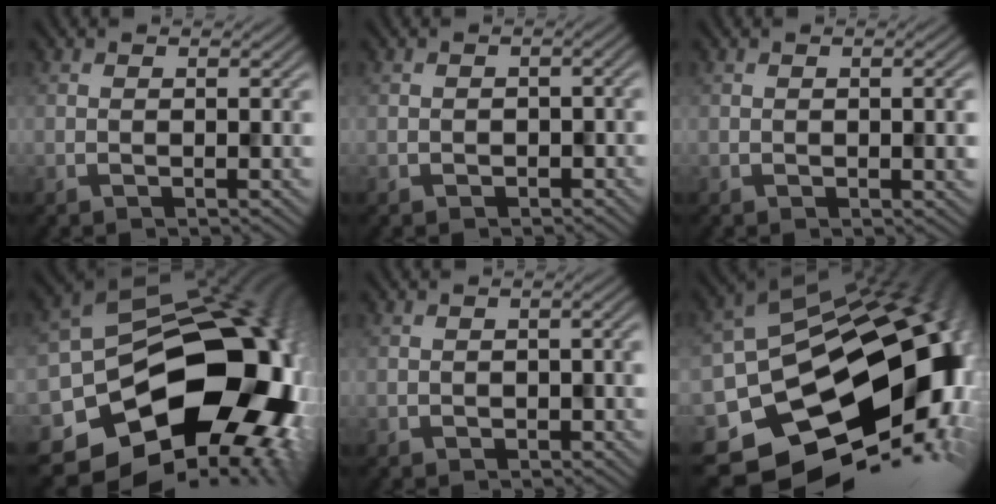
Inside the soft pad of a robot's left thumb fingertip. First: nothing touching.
{"total": 1.4, "force": [-0.5, 1.1, 0.6], "torque": [-0.011, -0.006, -0.009]}
{"total": 1.8, "force": [0.2, 0.7, 1.6], "torque": [-0.019, -0.003, 0.008]}
{"total": 20.0, "force": [-5.4, 14.4, 12.8], "torque": [-0.209, -0.047, -0.055]}
{"total": 1.4, "force": [-0.3, 1.0, 0.9], "torque": [-0.017, -0.004, -0.004]}
{"total": 17.8, "force": [-5.0, 12.5, 11.6], "torque": [-0.184, -0.029, -0.059]}